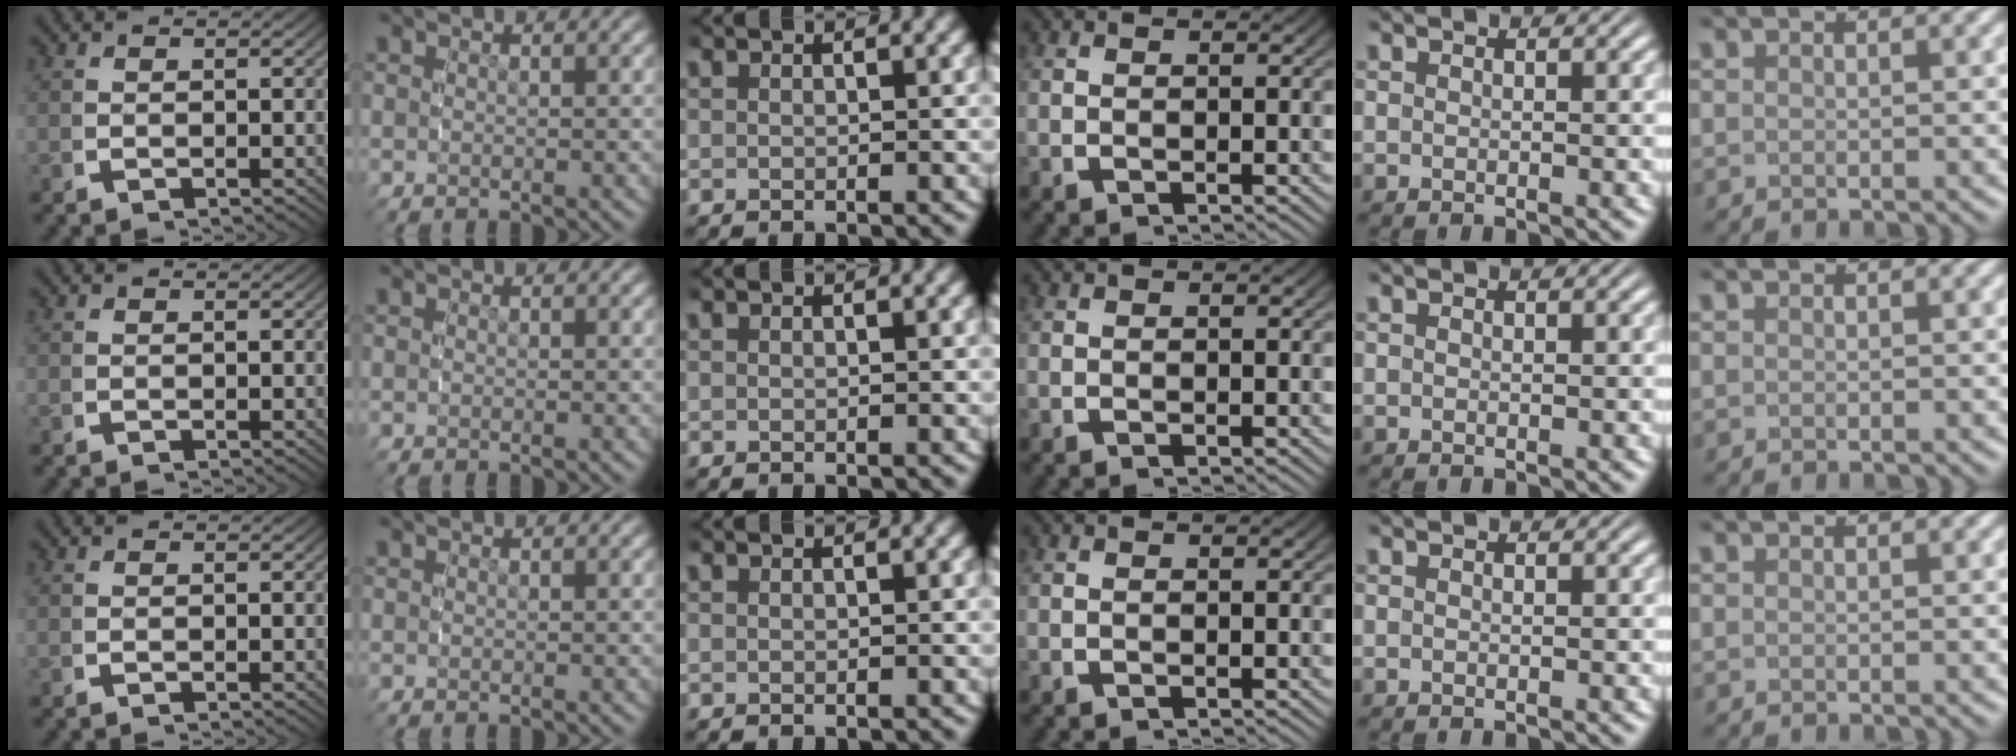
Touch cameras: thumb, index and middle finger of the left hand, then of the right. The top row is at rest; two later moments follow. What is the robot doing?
{"motion": "reach", "object": "pen bag"}